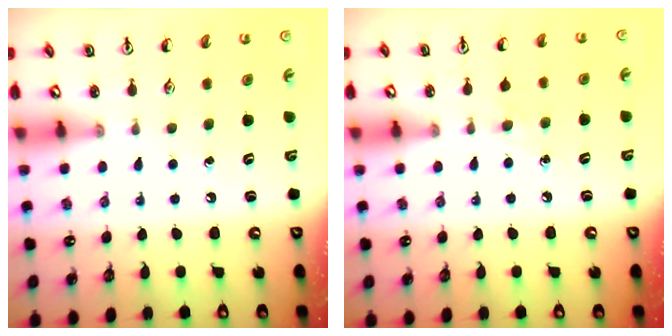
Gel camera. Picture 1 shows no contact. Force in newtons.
{"total": 5.4, "press": 5.3, "slide": 0.7}